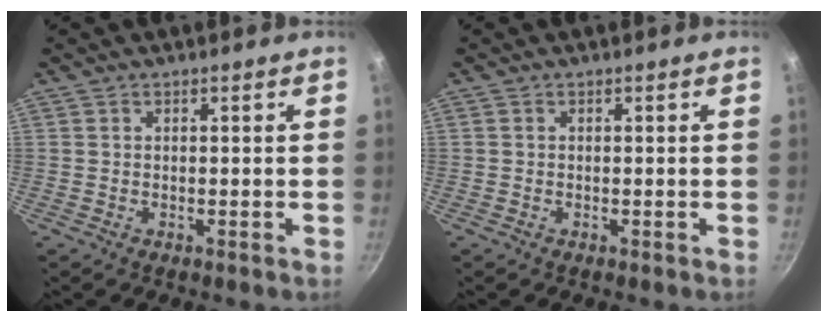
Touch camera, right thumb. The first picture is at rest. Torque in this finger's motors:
{"motor_torque": [-0.42, -0.24, 0.19, -0.03, -0.02]}